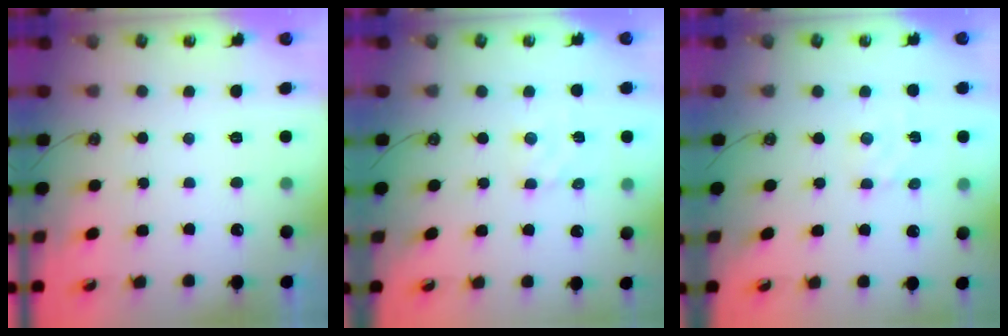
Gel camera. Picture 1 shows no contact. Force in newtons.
{"total": 2.4, "press": 2.4, "slide": 0.4}
{"total": 3.3, "press": 3.3, "slide": 0.5}